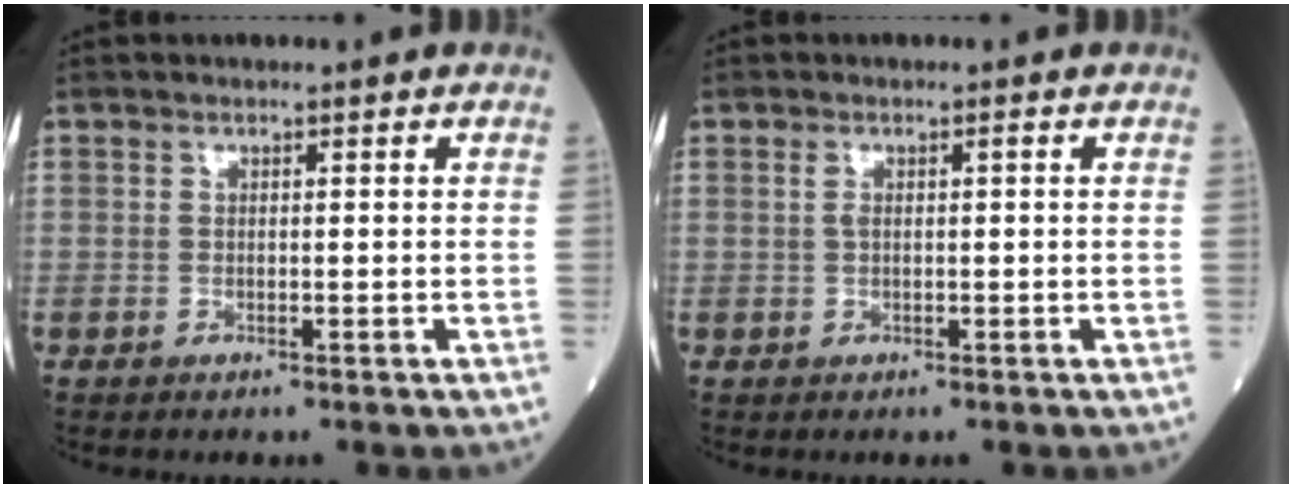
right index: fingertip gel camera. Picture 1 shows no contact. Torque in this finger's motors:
{"motor_torque": [-0.23, -0.02, -0.01, 0.02]}